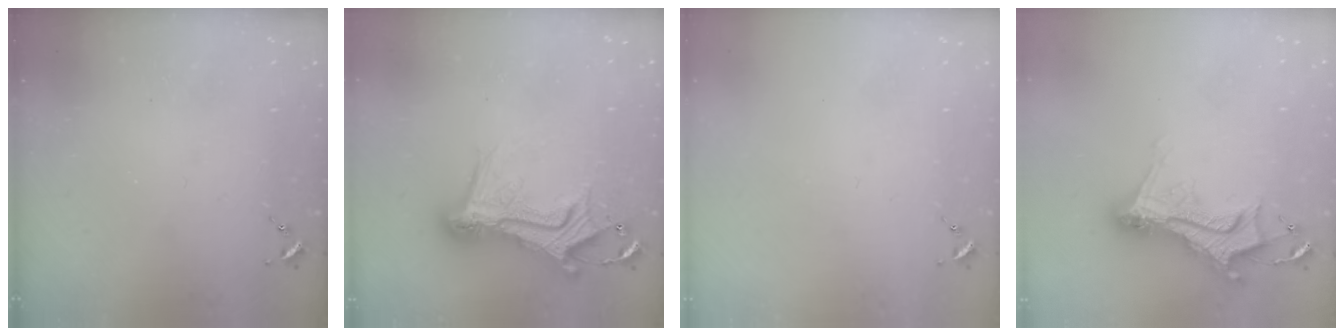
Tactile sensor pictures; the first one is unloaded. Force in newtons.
{"total": 16.3, "press": 16.2, "slide": 1.3}
{"total": 0.0}
{"total": 12.5, "press": 12.4, "slide": 1.1}